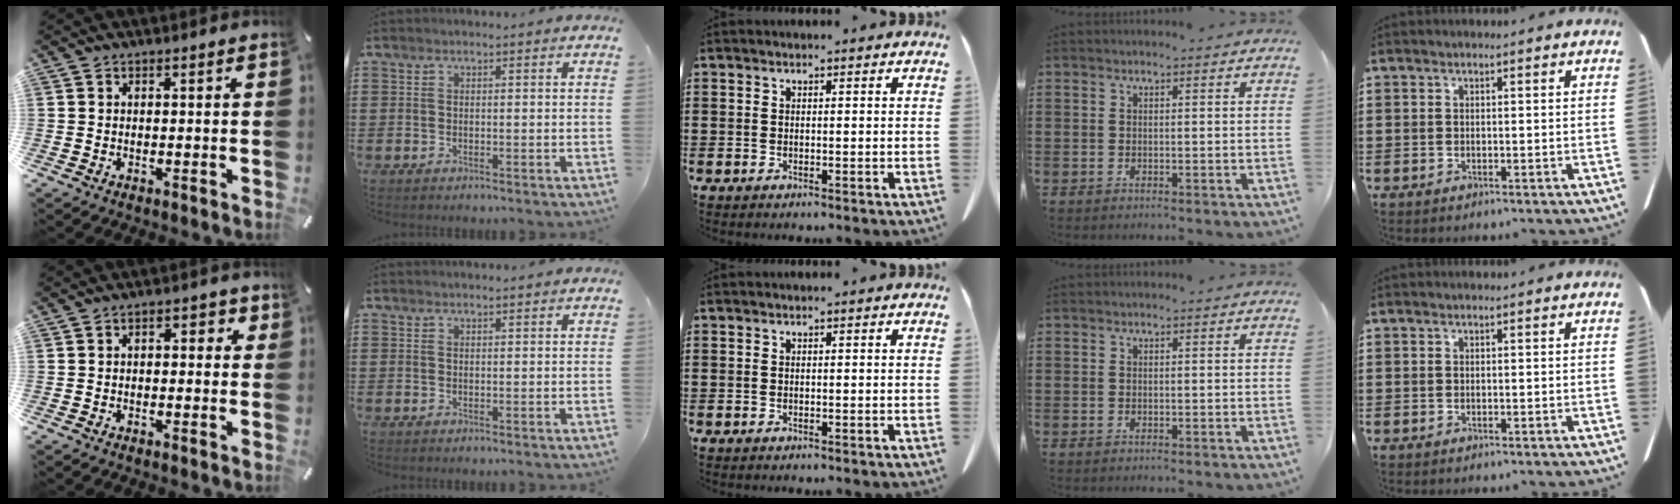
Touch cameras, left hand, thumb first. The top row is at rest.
{"thumb": {"total": 3.0, "force": [-0.3, 2.0, 2.3], "torque": [-0.030, 0.006, -0.012]}, "index": {"total": 0.7, "force": [0.7, 0.1, 0.1], "torque": [-0.003, -0.001, 0.014]}}